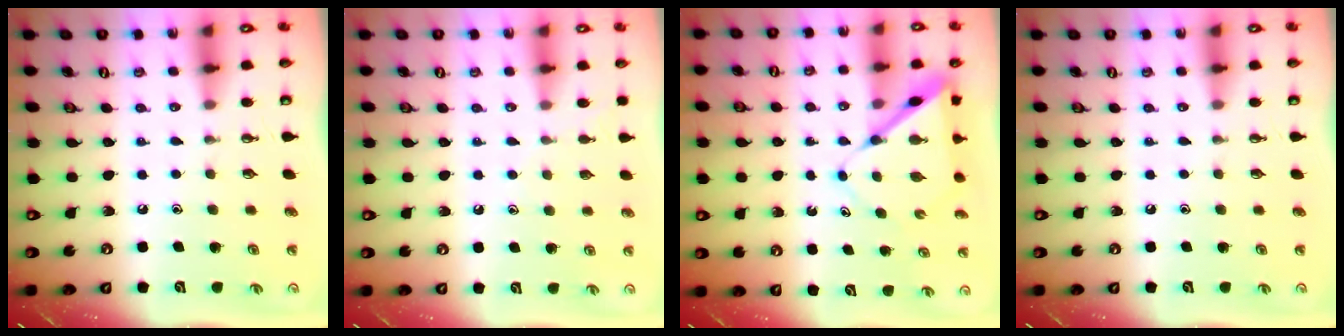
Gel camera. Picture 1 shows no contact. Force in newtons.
{"total": 3.6, "press": 3.6, "slide": 0.4}
{"total": 7.2, "press": 7.1, "slide": 0.6}
{"total": 0.0}